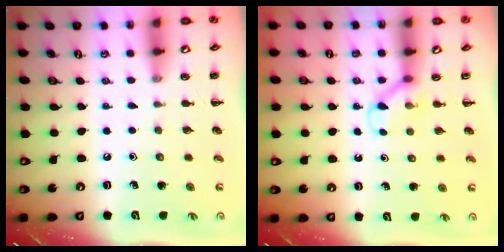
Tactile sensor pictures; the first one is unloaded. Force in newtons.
{"total": 5.0, "press": 4.7, "slide": 1.7}